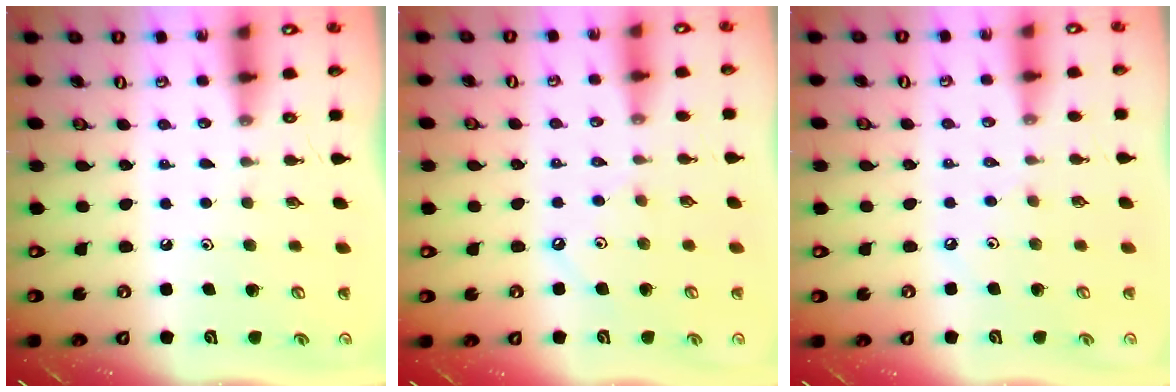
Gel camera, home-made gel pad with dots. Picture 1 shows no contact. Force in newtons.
{"total": 2.6, "press": 2.6, "slide": 0.3}
{"total": 1.9, "press": 1.8, "slide": 0.5}